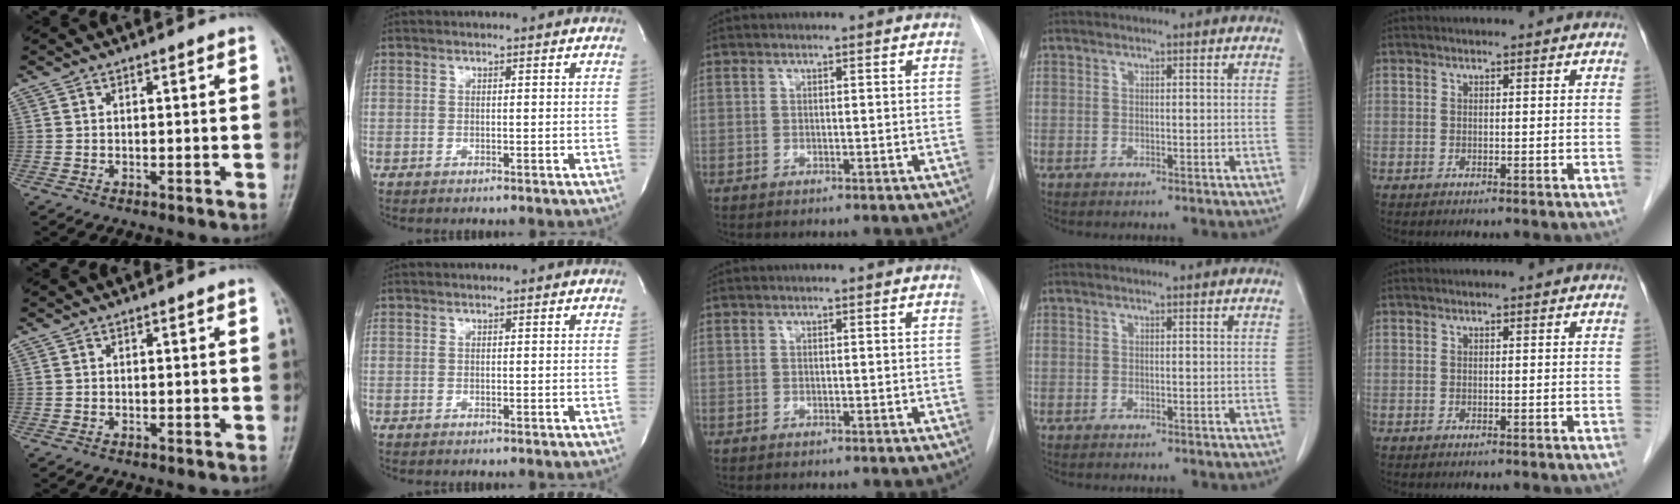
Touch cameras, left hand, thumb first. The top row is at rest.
{}